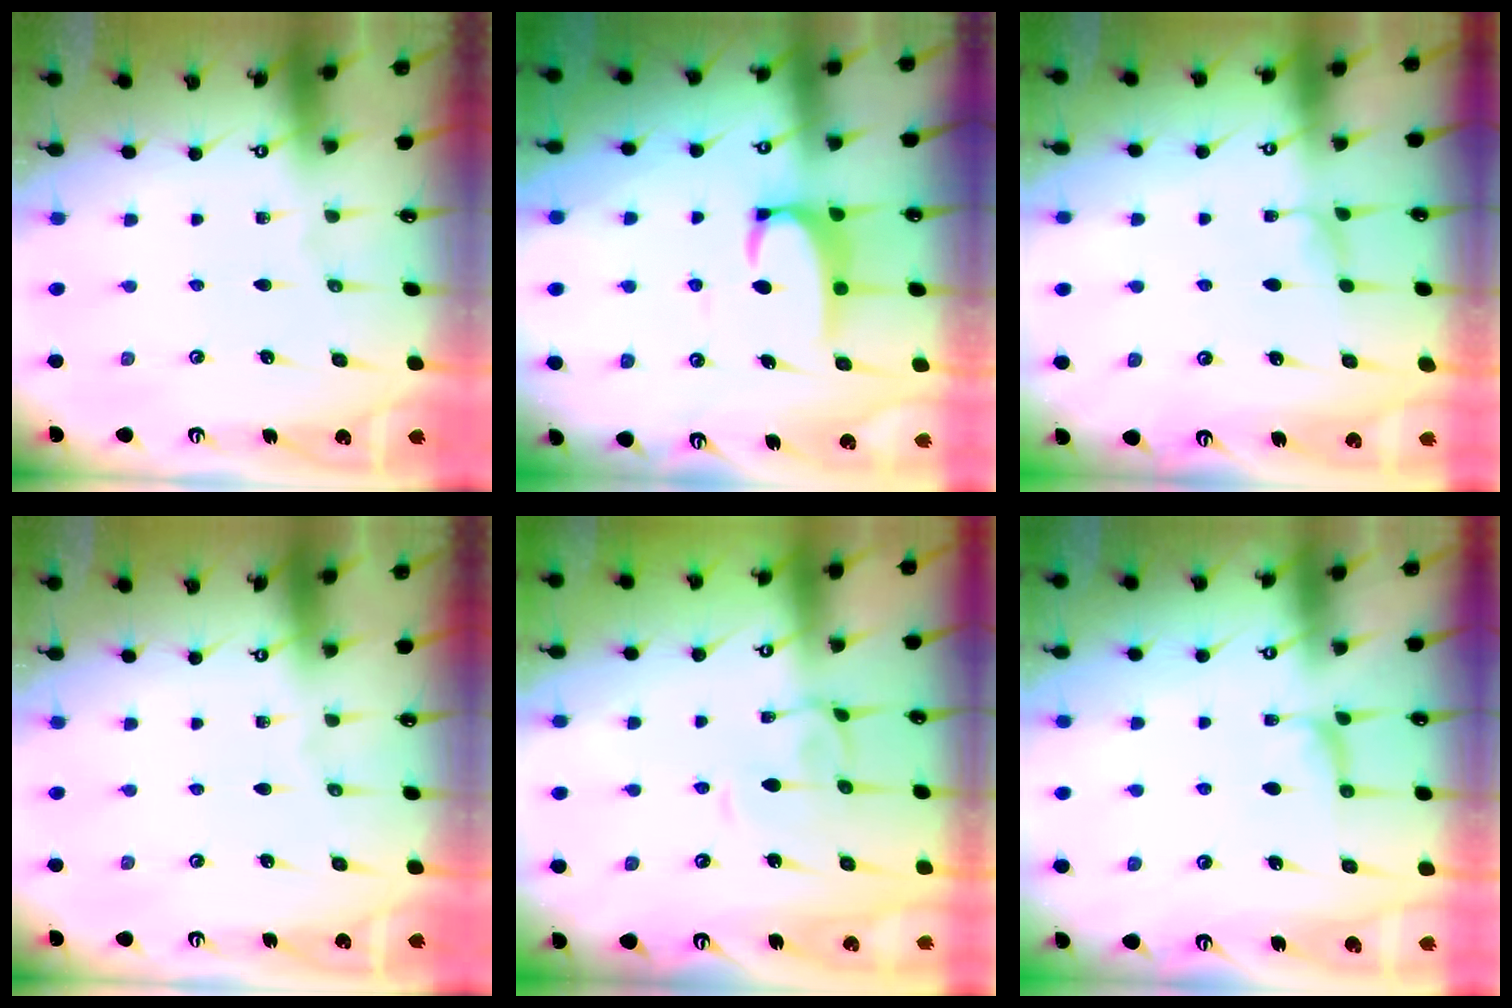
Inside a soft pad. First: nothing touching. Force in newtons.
{"total": 3.9, "press": 3.9, "slide": 0.3}
{"total": 0.9, "press": 0.3, "slide": 0.8}
{"total": 0.0}
{"total": 2.5, "press": 2.5, "slide": 0.5}
{"total": 2.8, "press": 2.7, "slide": 0.8}